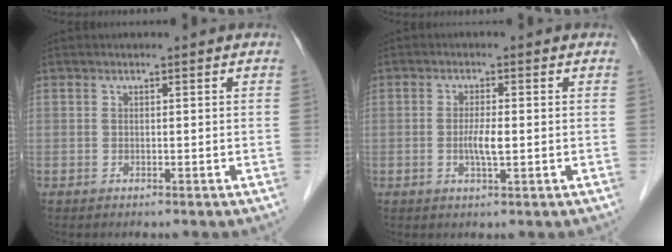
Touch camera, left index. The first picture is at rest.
{"total": 2.9, "force": [-0.3, 0.4, 2.9], "torque": [-0.059, -0.003, -0.006]}